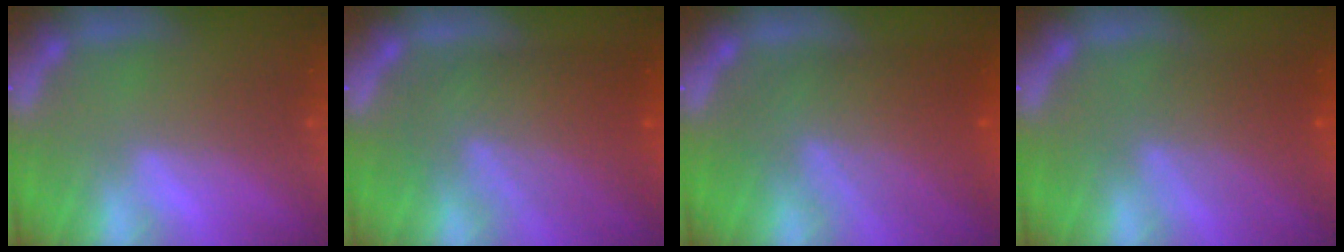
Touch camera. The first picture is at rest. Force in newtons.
{"total": 8.6}
{"total": 8.5}
{"total": 5.5}